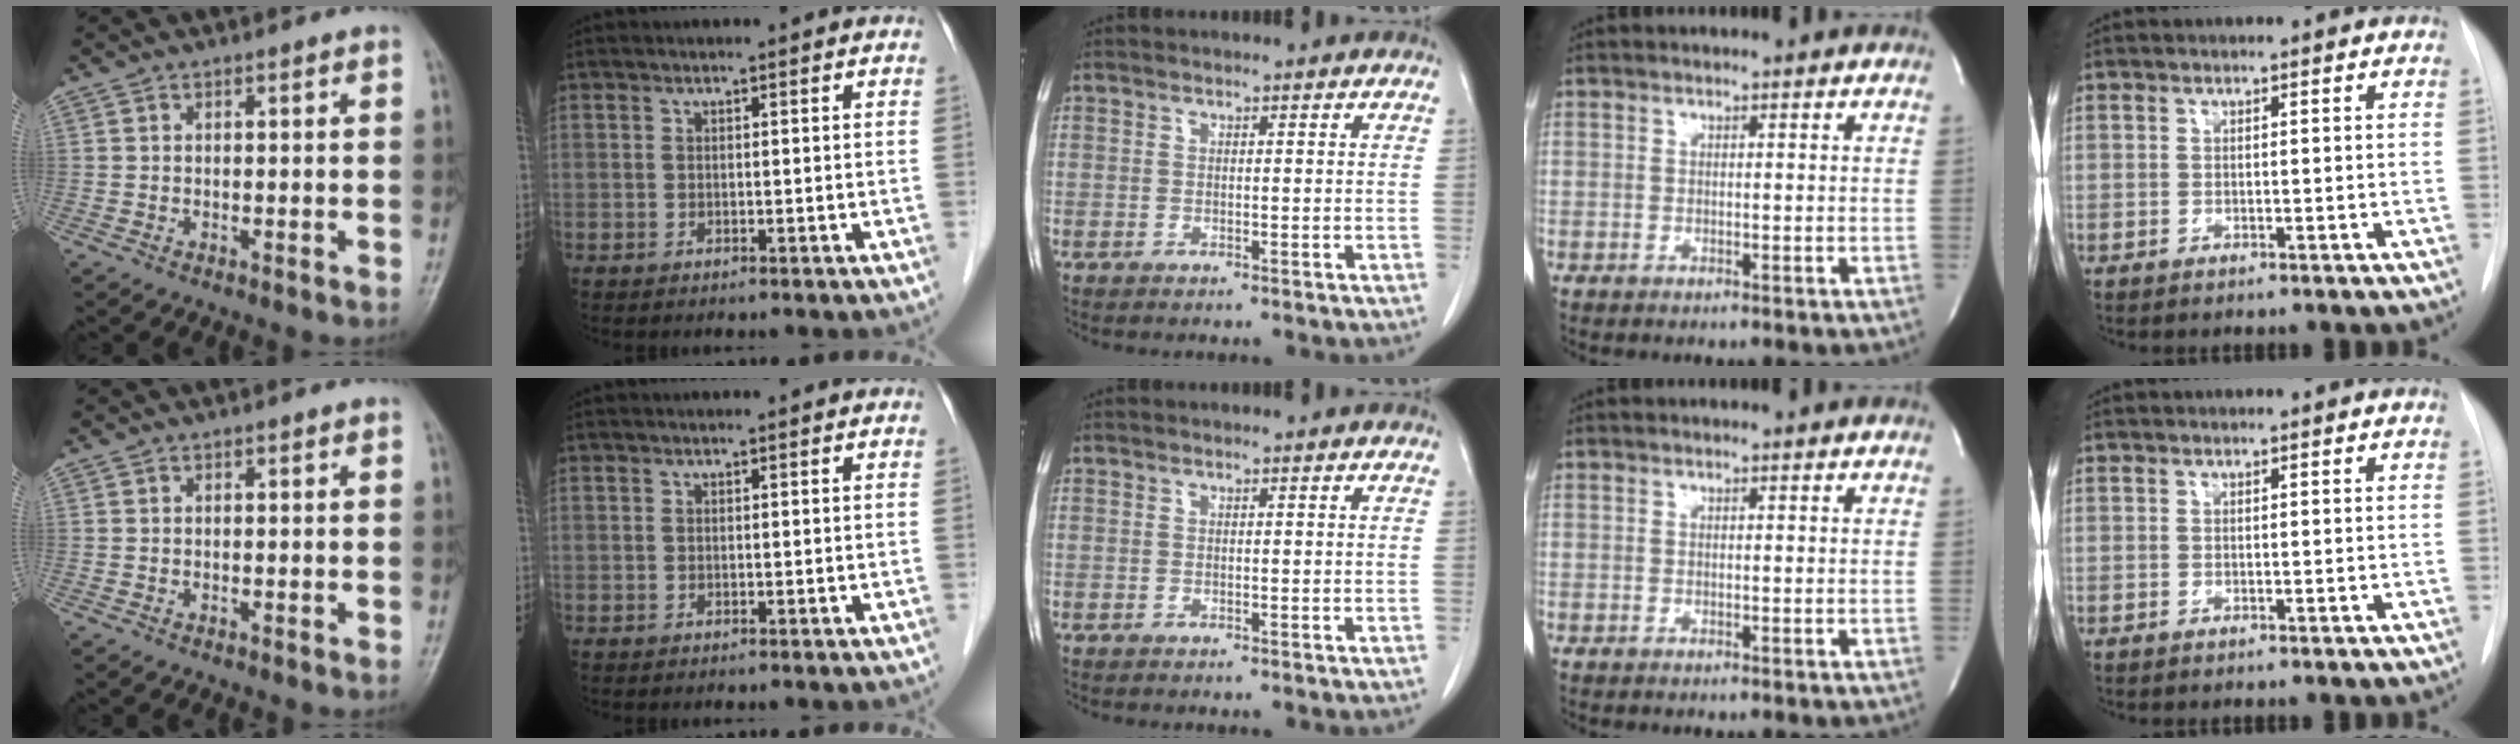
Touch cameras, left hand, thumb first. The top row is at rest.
{}